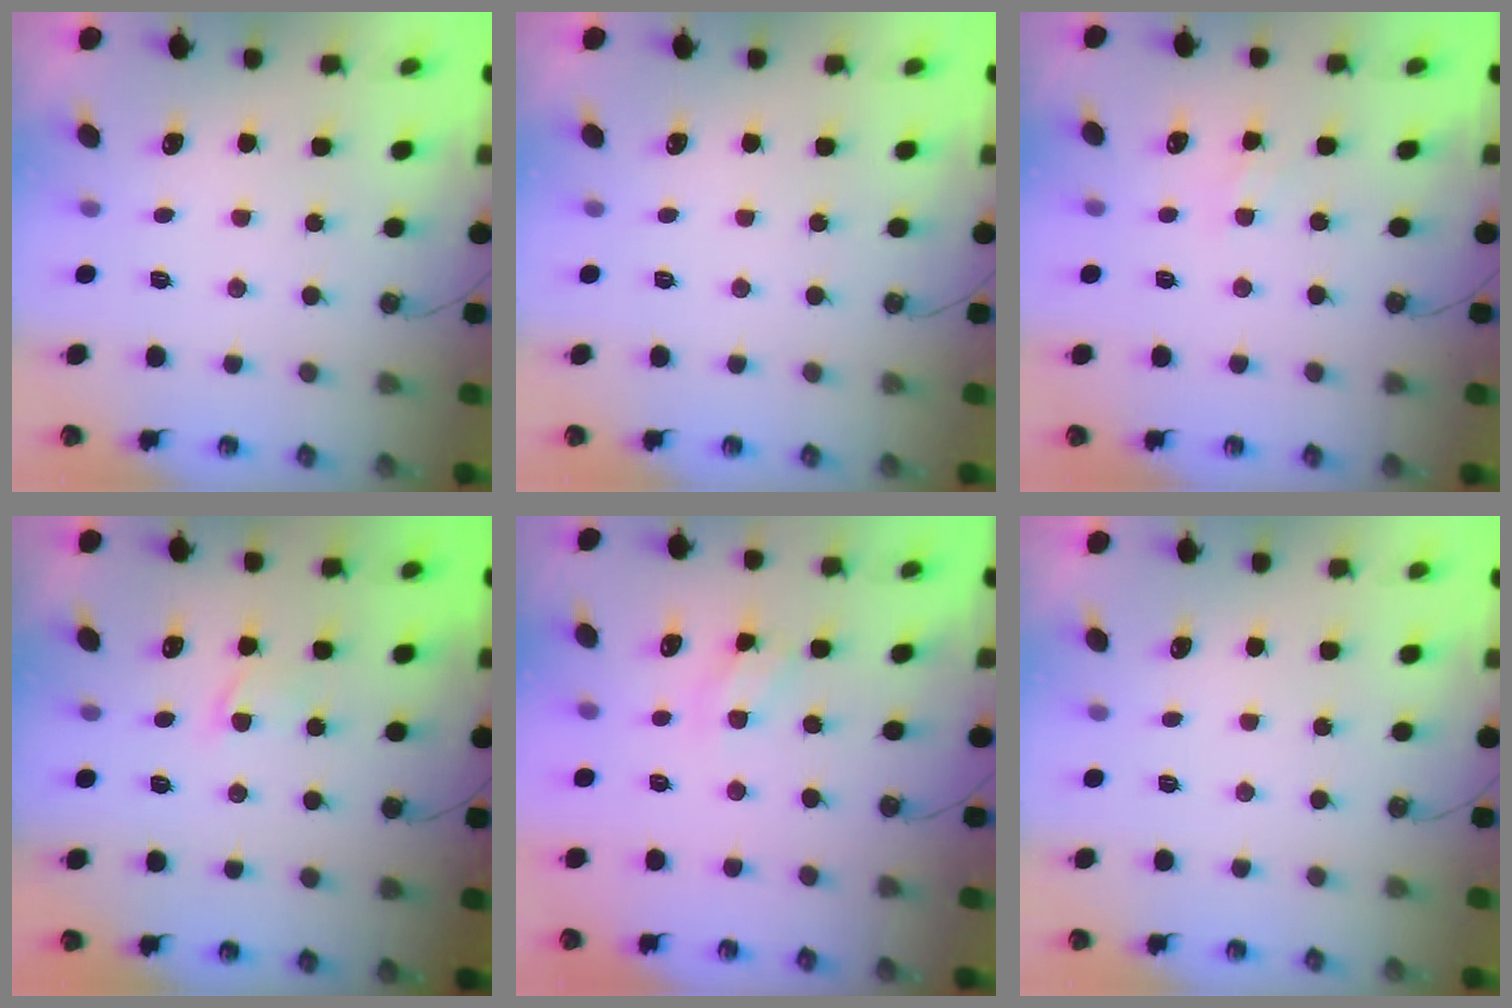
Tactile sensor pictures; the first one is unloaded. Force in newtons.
{"total": 0.0}
{"total": 4.4, "press": 4.4, "slide": 0.6}
{"total": 1.6, "press": 1.6, "slide": 0.3}
{"total": 5.2, "press": 5.2, "slide": 0.4}
{"total": 0.0}